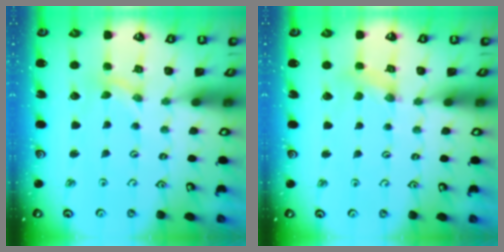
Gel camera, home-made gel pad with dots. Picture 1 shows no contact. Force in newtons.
{"total": 1.6, "press": 1.6, "slide": 0.3}